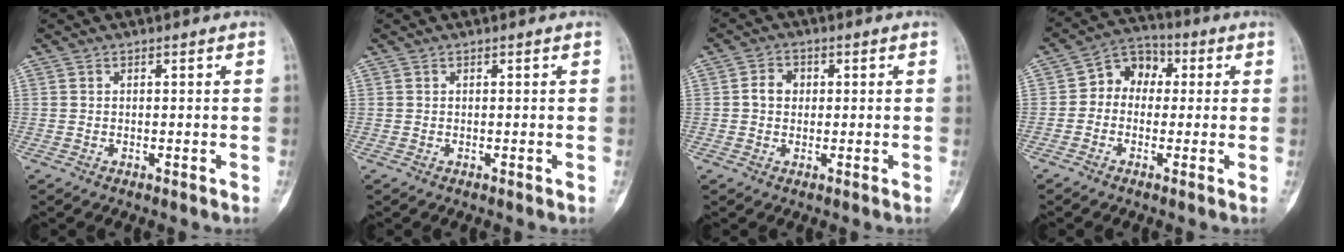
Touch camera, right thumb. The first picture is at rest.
{"total": 0.0}
{"total": 3.4, "force": [0.2, 2.8, 1.9], "torque": [-0.026, 0.012, 0.000]}
{"total": 7.5, "force": [0.3, 5.9, 4.5], "torque": [-0.036, 0.025, -0.013]}